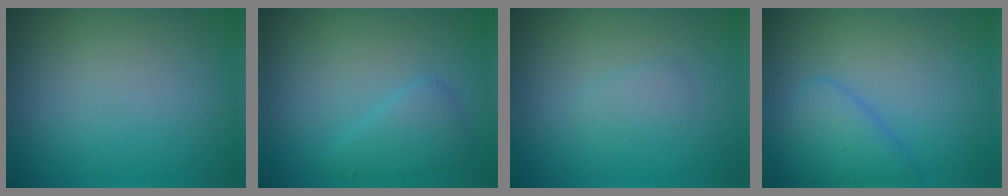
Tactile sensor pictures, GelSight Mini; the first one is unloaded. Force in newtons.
{"total": 2.1, "press": 2.1, "slide": 0.1}
{"total": 1.0, "press": 1.0, "slide": 0.1}
{"total": 2.9, "press": 2.9, "slide": 0.3}